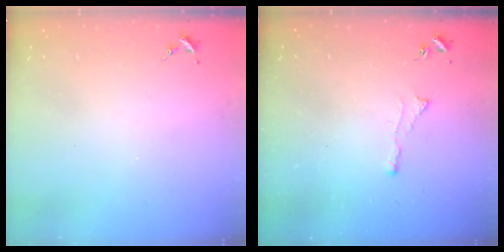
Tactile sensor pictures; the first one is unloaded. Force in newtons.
{"total": 3.0, "press": 2.9, "slide": 0.5}